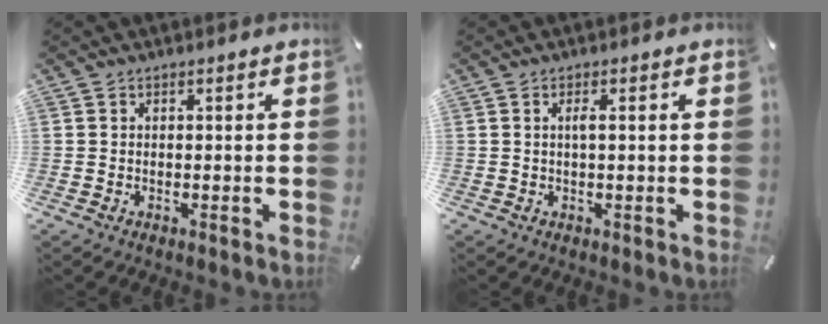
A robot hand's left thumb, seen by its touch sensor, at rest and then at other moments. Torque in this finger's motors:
{"motor_torque": [-0.22, -0.56, 0.11, 0.09, 0.00]}